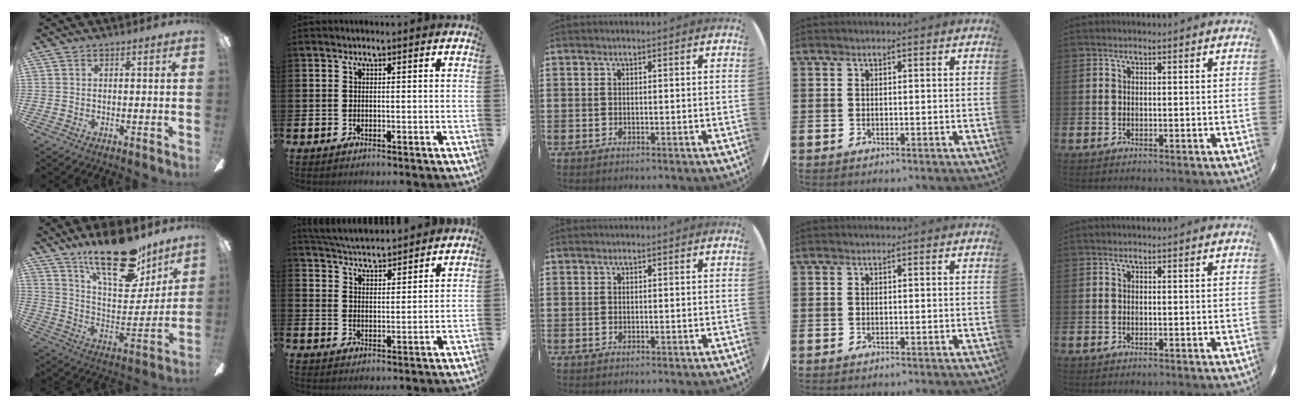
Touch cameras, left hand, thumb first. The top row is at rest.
{"thumb": {"total": 23.5, "force": [16.2, 9.6, 14.0], "torque": [-0.215, -0.100, 0.278]}, "index": {"total": 4.8, "force": [4.8, 0.3, 0.3], "torque": [-0.027, -0.030, 0.085]}}